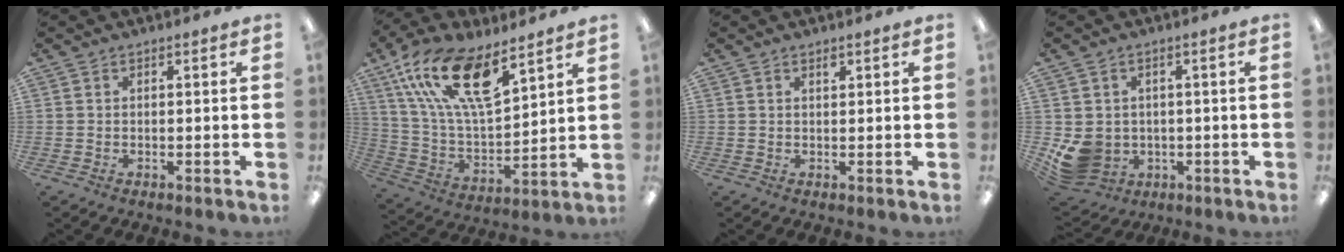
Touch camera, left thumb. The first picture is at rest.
{"total": 20.2, "force": [12.1, 7.9, 14.1], "torque": [-0.294, -0.060, 0.211]}
{"total": 1.0, "force": [0.8, 0.3, 0.5], "torque": [-0.004, -0.002, 0.013]}
{"total": 6.9, "force": [-0.9, 6.3, 2.7], "torque": [-0.074, 0.004, -0.012]}